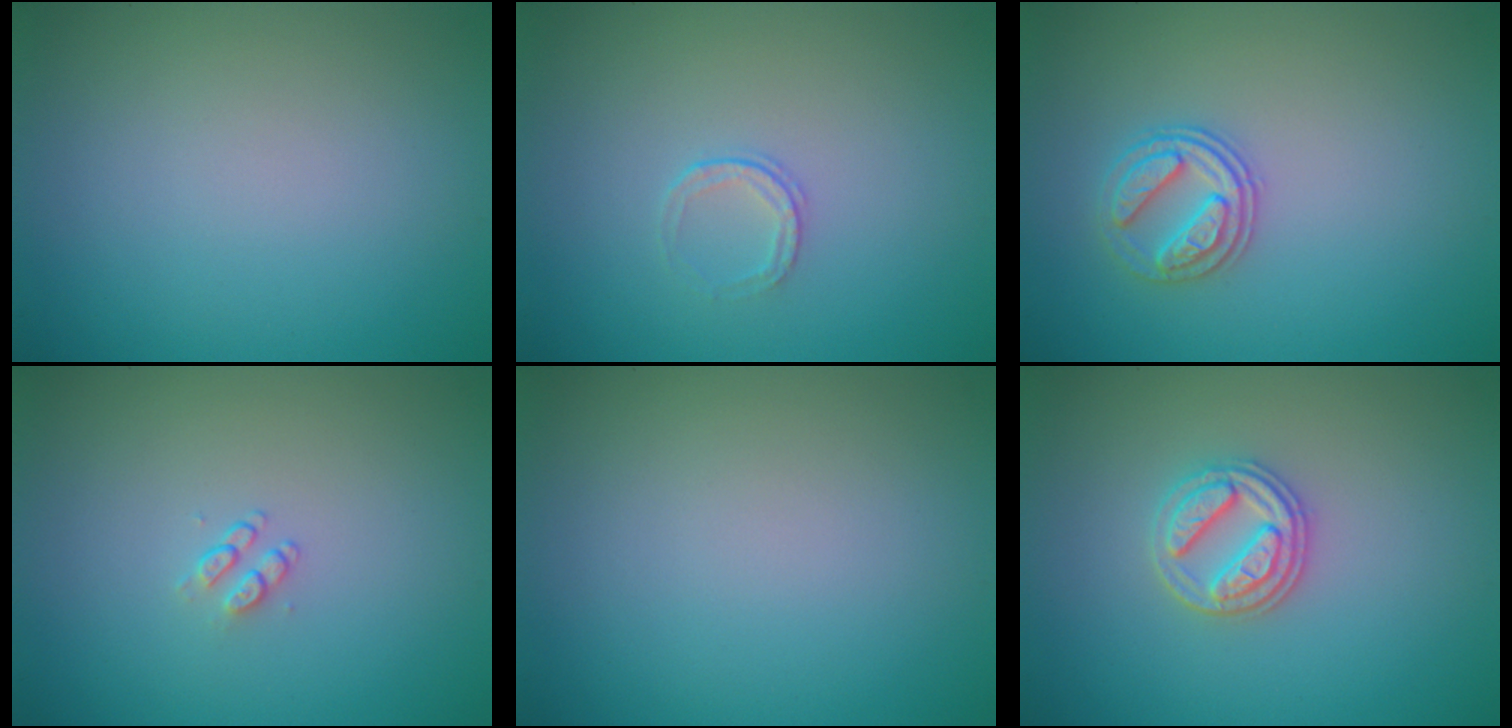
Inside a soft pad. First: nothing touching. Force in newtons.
{"total": 1.0, "press": 0.7, "slide": 0.7}
{"total": 2.6, "press": 2.5, "slide": 0.7}
{"total": 1.1, "press": 0.7, "slide": 0.8}
{"total": 0.0}
{"total": 3.0, "press": 2.8, "slide": 1.0}